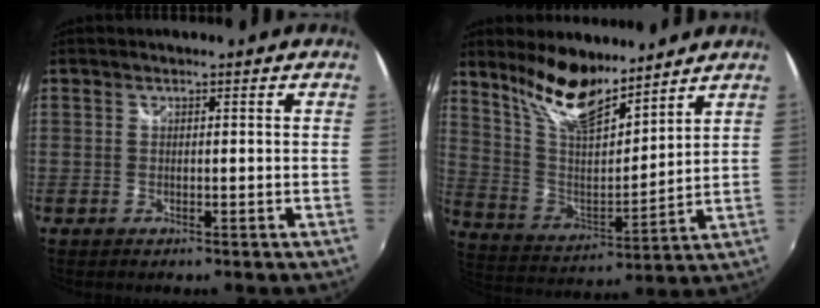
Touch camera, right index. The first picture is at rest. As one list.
[{"total": 14.2, "force": [11.0, 4.4, 7.8], "torque": [-0.152, -0.004, 0.215]}]